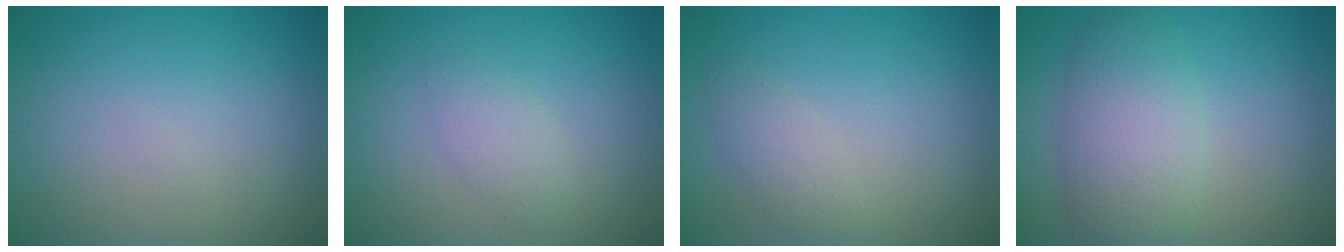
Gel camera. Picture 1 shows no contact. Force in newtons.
{"total": 1.8, "press": 1.8, "slide": 0.1}
{"total": 1.8, "press": 1.8, "slide": 0.1}
{"total": 5.3, "press": 5.3, "slide": 0.1}